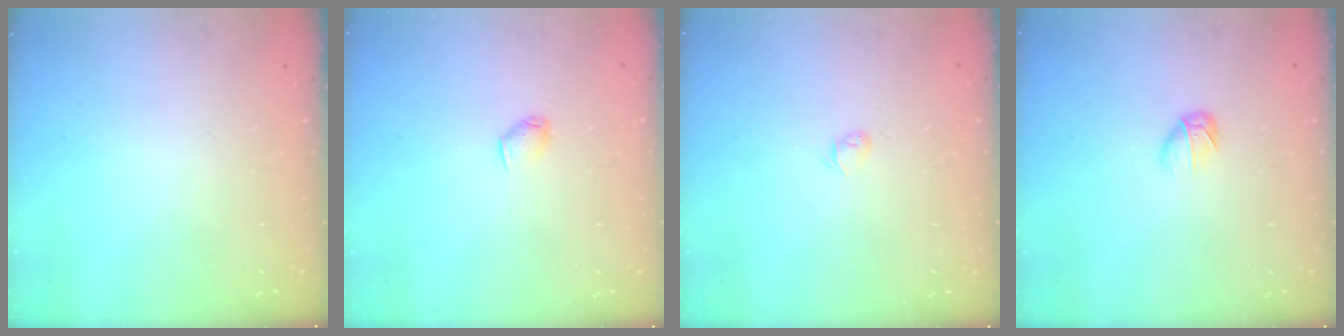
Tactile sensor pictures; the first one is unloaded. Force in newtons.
{"total": 3.0, "press": 2.9, "slide": 0.7}
{"total": 2.6, "press": 2.5, "slide": 0.6}
{"total": 3.5, "press": 3.4, "slide": 1.0}